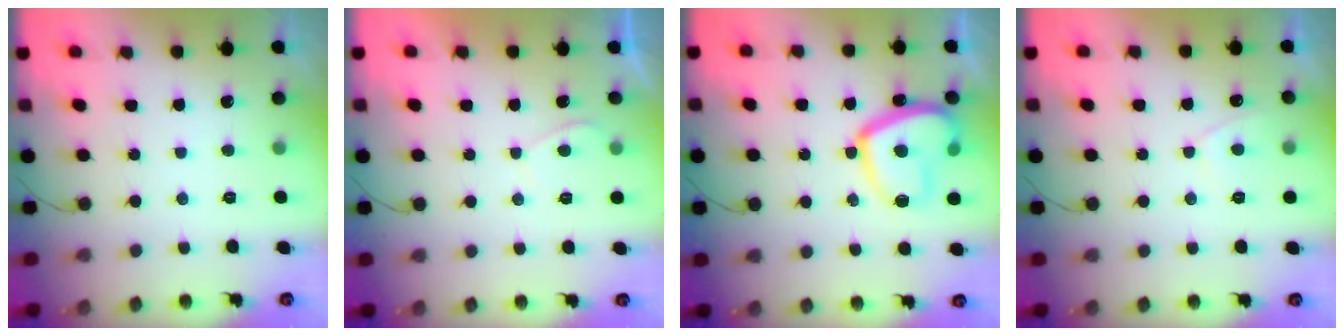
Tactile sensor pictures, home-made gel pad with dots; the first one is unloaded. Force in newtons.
{"total": 0.8, "press": 0.7, "slide": 0.5}
{"total": 14.7, "press": 14.6, "slide": 1.6}
{"total": 2.9, "press": 2.8, "slide": 0.5}